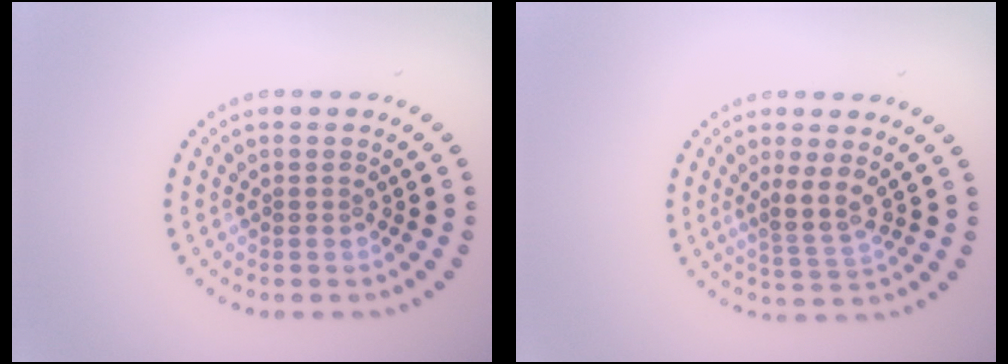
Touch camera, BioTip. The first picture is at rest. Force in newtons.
{"total": 2.7, "press": 2.0, "slide": 1.8}